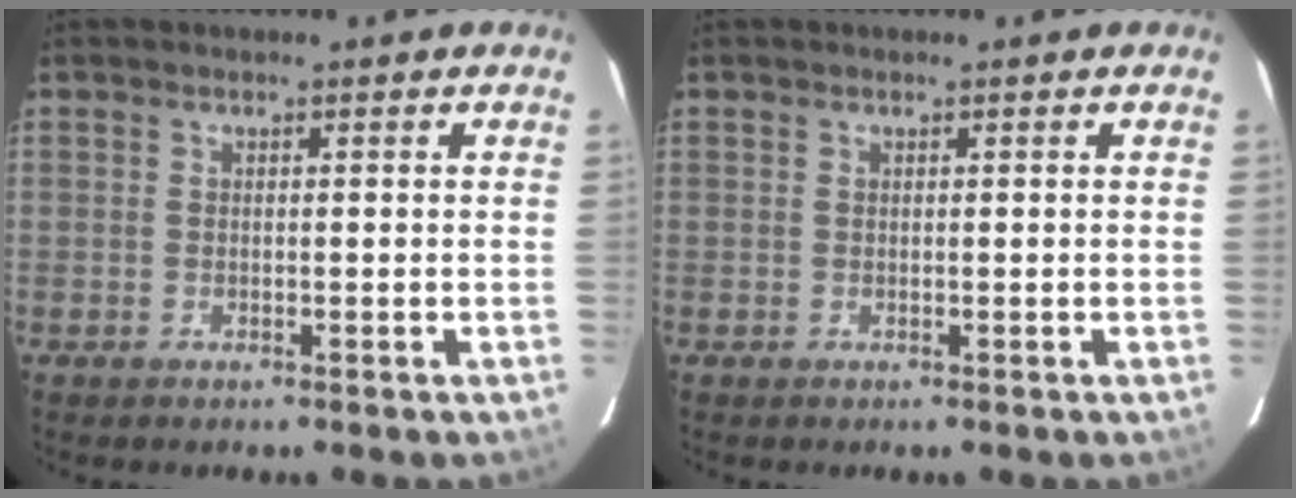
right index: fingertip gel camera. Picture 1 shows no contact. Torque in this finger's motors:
{"motor_torque": [-0.09, -0.03, 0.12, 0.01]}